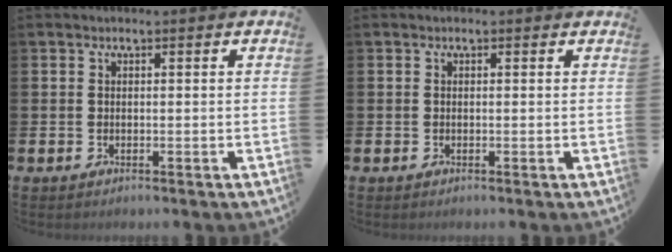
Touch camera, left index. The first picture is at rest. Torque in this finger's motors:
{"motor_torque": [0.00, -2.14, 0.10, 0.09]}